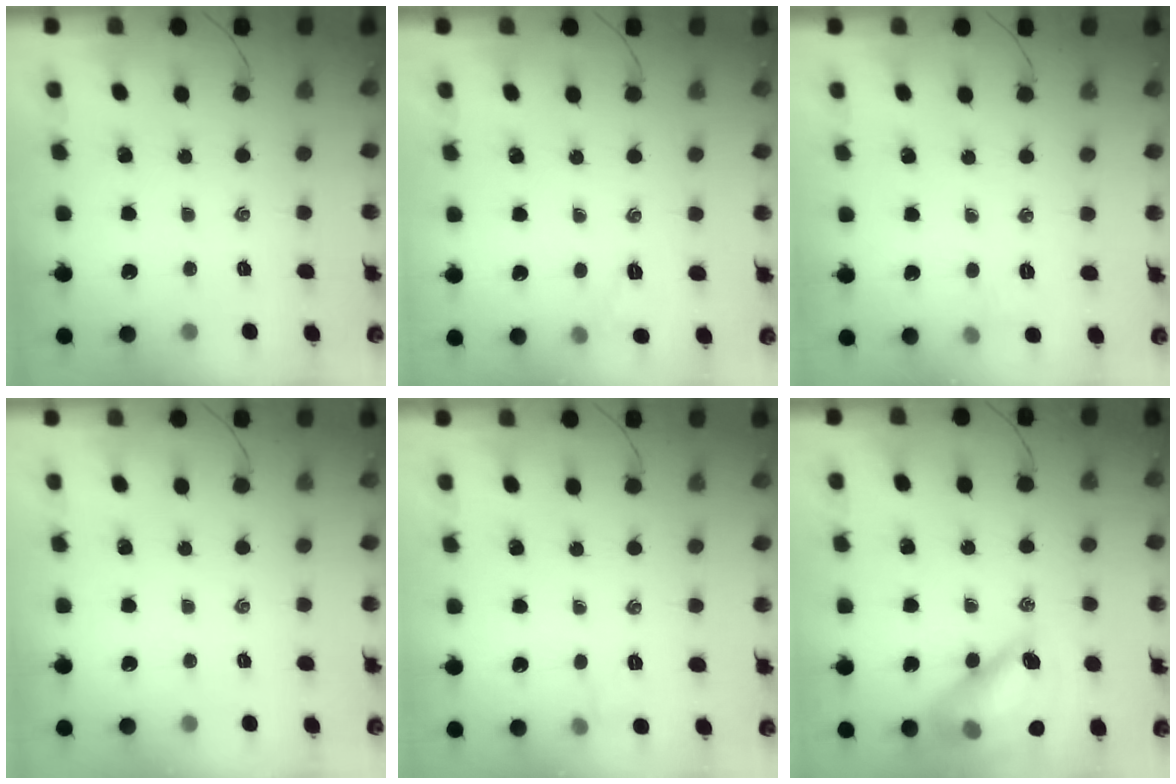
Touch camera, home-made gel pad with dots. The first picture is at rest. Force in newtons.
{"total": 6.0, "press": 5.8, "slide": 1.5}
{"total": 4.5, "press": 4.3, "slide": 1.3}
{"total": 0.0}
{"total": 4.7, "press": 4.6, "slide": 1.0}
{"total": 15.5, "press": 15.0, "slide": 3.7}